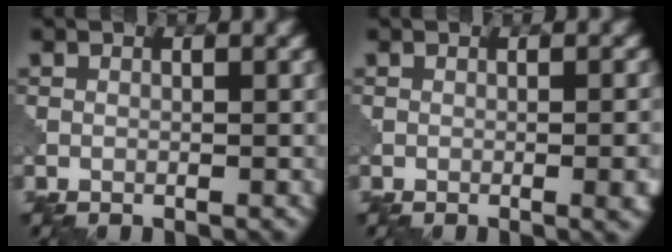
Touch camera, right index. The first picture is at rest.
{"total": 3.3, "force": [-0.6, 1.2, 3.0], "torque": [-0.023, 0.003, -0.007]}